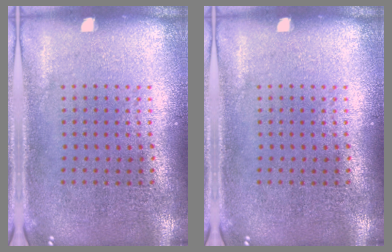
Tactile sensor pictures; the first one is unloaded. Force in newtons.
{"total": 0.0}